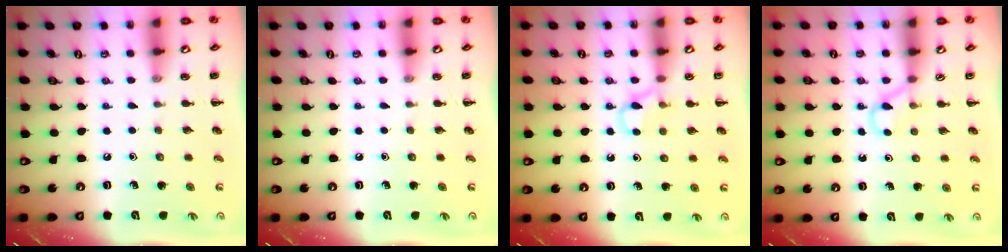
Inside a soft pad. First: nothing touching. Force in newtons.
{"total": 0.0}
{"total": 5.3, "press": 5.1, "slide": 1.6}
{"total": 2.6, "press": 2.5, "slide": 0.9}